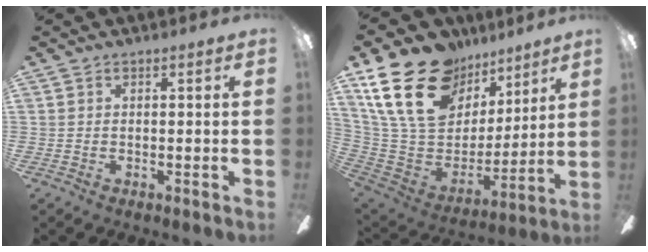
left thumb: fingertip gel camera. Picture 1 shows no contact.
{"total": 25.0, "force": [14.1, 15.6, 13.4], "torque": [-0.264, -0.069, 0.273]}